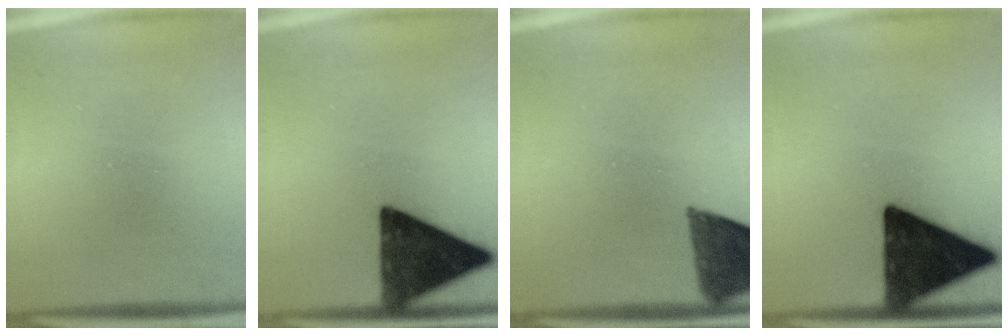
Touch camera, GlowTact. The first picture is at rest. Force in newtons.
{"total": 13.4}
{"total": 9.0}
{"total": 17.2}